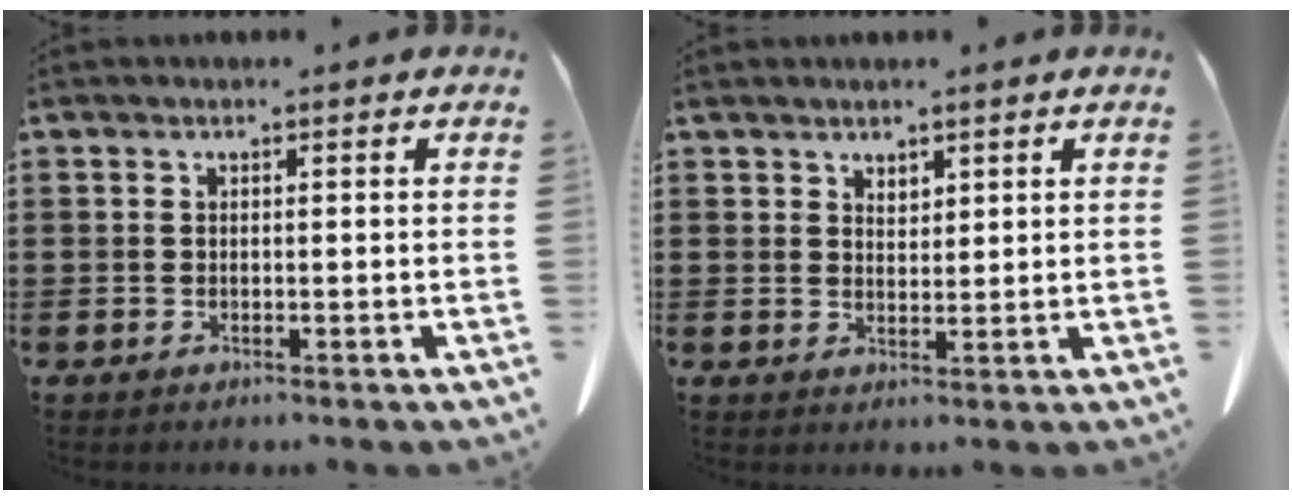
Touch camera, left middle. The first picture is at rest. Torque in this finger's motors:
{"motor_torque": [-0.02, 0.03, 0.01, 0.00]}